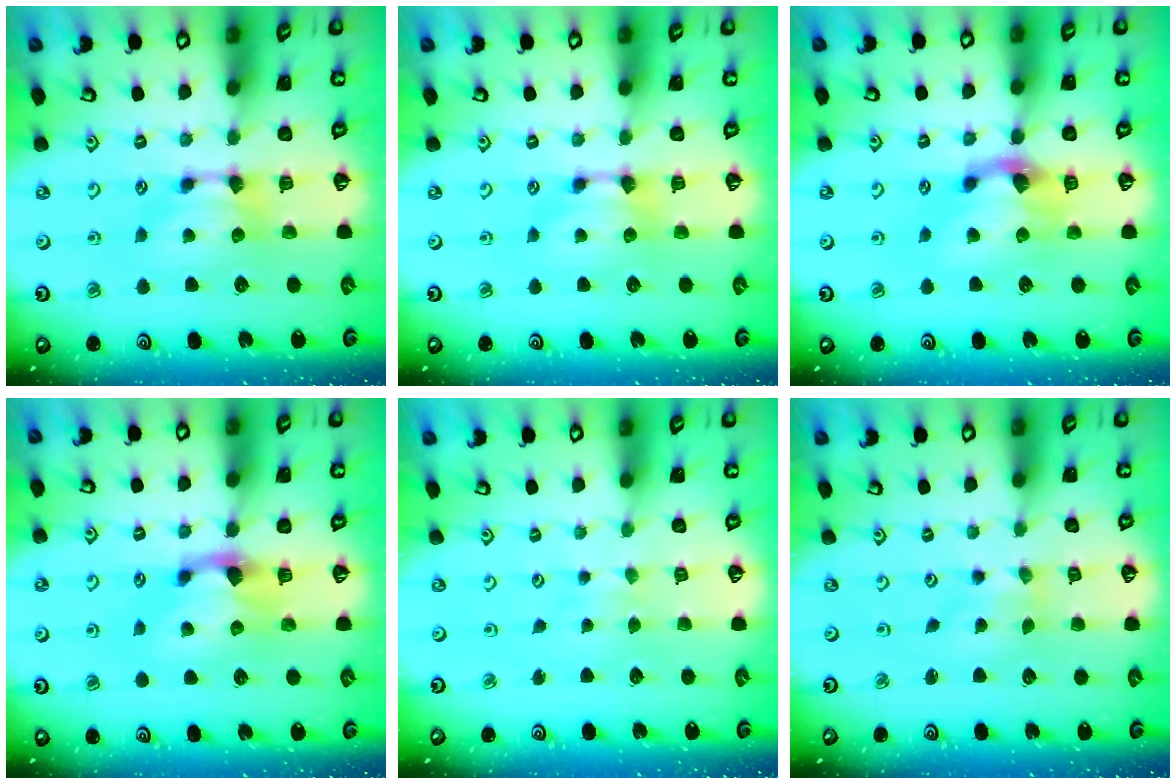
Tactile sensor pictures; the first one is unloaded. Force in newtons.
{"total": 0.0}
{"total": 2.9, "press": 2.2, "slide": 2.0}
{"total": 1.4, "press": 0.9, "slide": 1.0}
{"total": 2.9, "press": 2.9, "slide": 0.0}
{"total": 2.4, "press": 2.4, "slide": 0.7}